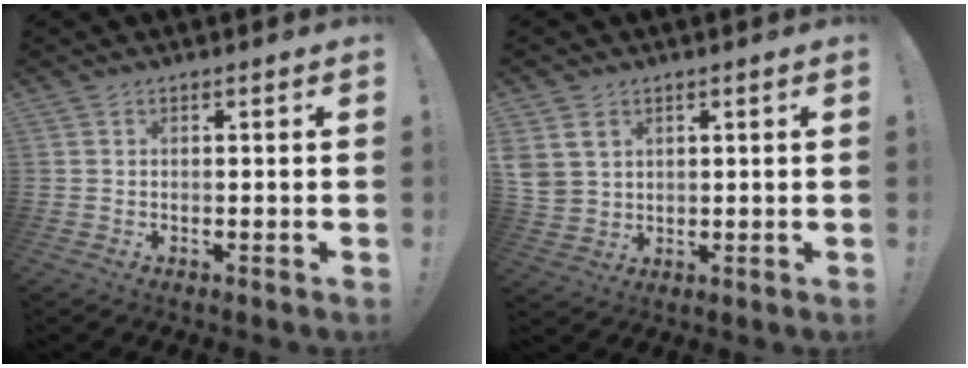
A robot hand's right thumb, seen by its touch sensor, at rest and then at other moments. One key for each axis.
{"total": 6.5, "fx": 3.1, "fy": 5.1, "fz": 2.6, "tx": -0.042, "ty": -0.009, "tz": 0.062}